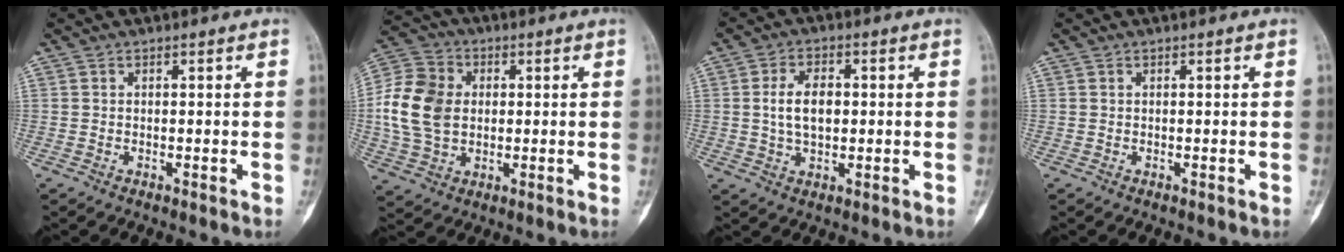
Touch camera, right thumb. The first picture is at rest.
{"total": 13.8, "force": [0.6, 10.4, 9.1], "torque": [-0.165, 0.012, 0.010]}
{"total": 6.9, "force": [0.4, 4.2, 5.5], "torque": [-0.094, 0.007, 0.007]}
{"total": 0.0}